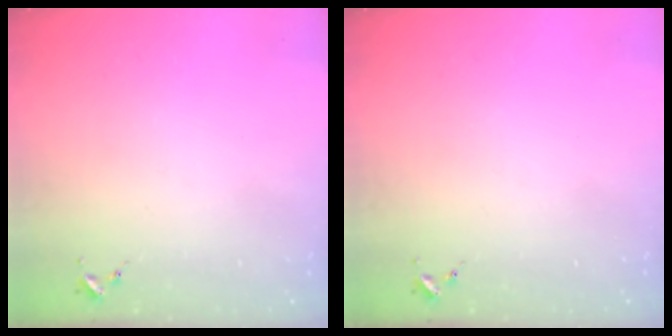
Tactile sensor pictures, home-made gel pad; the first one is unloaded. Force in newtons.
{"total": 0.0}